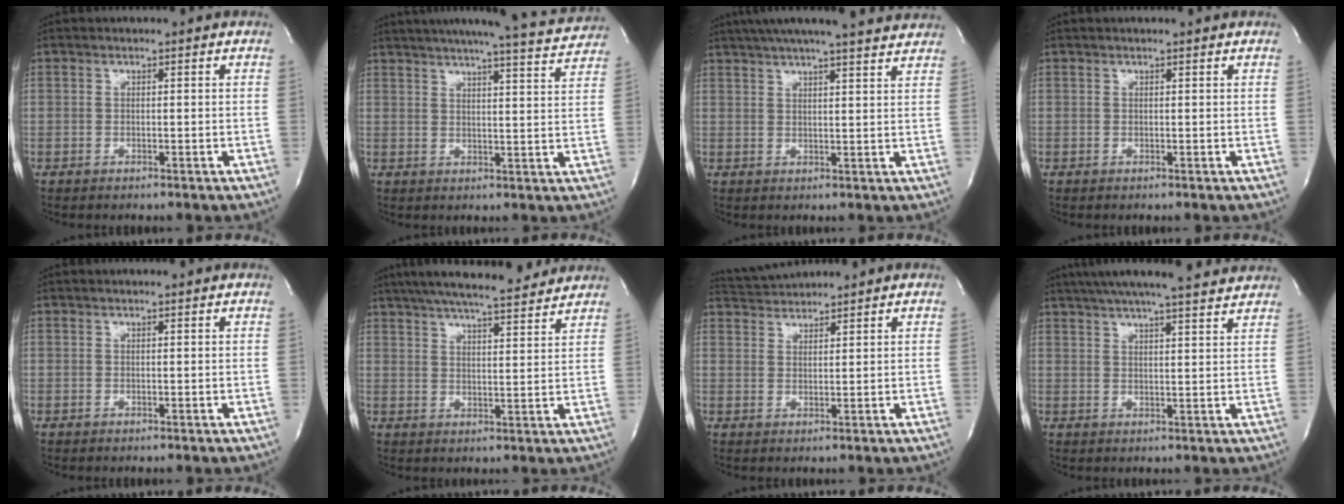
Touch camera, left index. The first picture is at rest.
{"total": 18.8, "force": [17.4, 1.0, 6.9], "torque": [-0.108, -0.020, 0.210]}
{"total": 18.6, "force": [16.7, 1.4, 8.1], "torque": [-0.133, 0.021, 0.215]}
{"total": 1.4, "force": [1.2, 0.2, 0.5], "torque": [-0.009, 0.011, 0.010]}
{"total": 1.0, "force": [0.9, 0.2, 0.4], "torque": [-0.008, 0.011, 0.008]}
{"total": 17.6, "force": [15.4, 2.5, 8.3], "torque": [-0.142, 0.026, 0.216]}
{"total": 3.6, "force": [3.6, -0.1, -0.4], "torque": [-0.004, 0.016, 0.070]}
{"total": 19.1, "force": [17.0, 1.8, 8.5], "torque": [-0.141, 0.026, 0.224]}